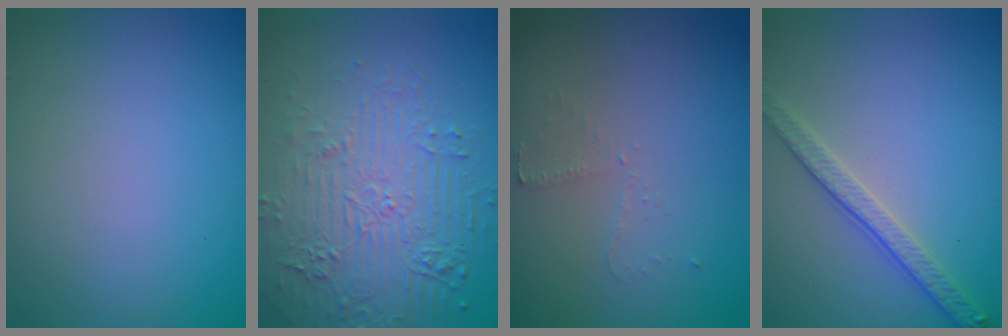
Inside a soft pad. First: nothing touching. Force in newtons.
{"total": 6.0, "press": 4.8, "slide": 3.6}
{"total": 1.2, "press": 1.1, "slide": 0.3}
{"total": 2.8, "press": 2.6, "slide": 1.1}